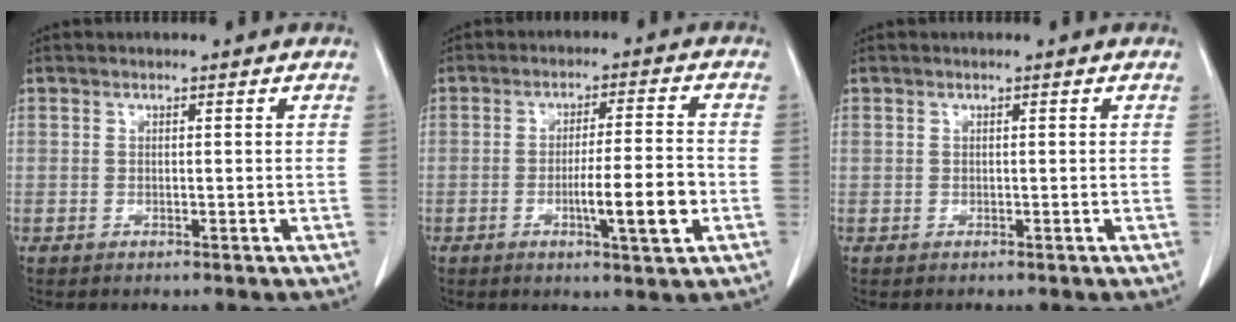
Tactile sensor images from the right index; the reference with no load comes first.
{"total": 8.3, "force": [-2.4, 0.3, 7.9], "torque": [-0.123, -0.006, -0.039]}
{"total": 0.0}